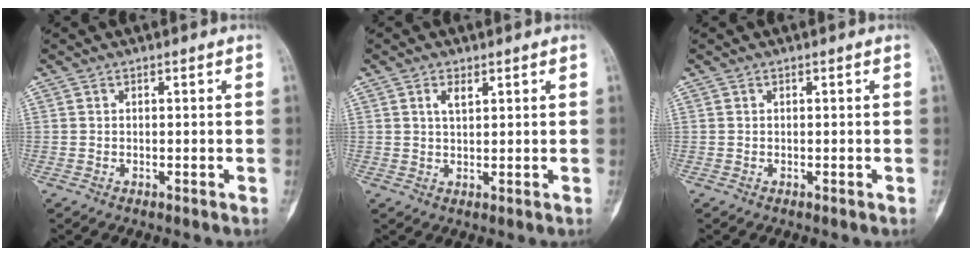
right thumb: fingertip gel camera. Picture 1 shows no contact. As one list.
[{"total": 2.0, "force": [1.1, 0.9, 1.5], "torque": [-0.026, -0.002, 0.022]}, {"total": 0.0}]